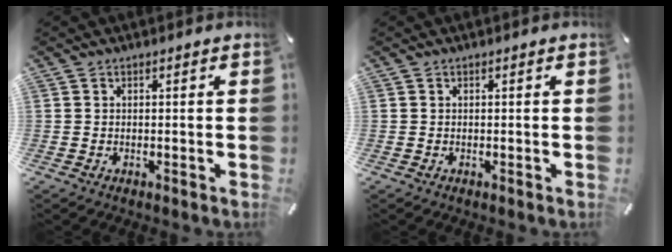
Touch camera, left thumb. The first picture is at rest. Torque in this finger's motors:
{"motor_torque": [0.00, 0.00, 0.00, 0.00, 0.00]}